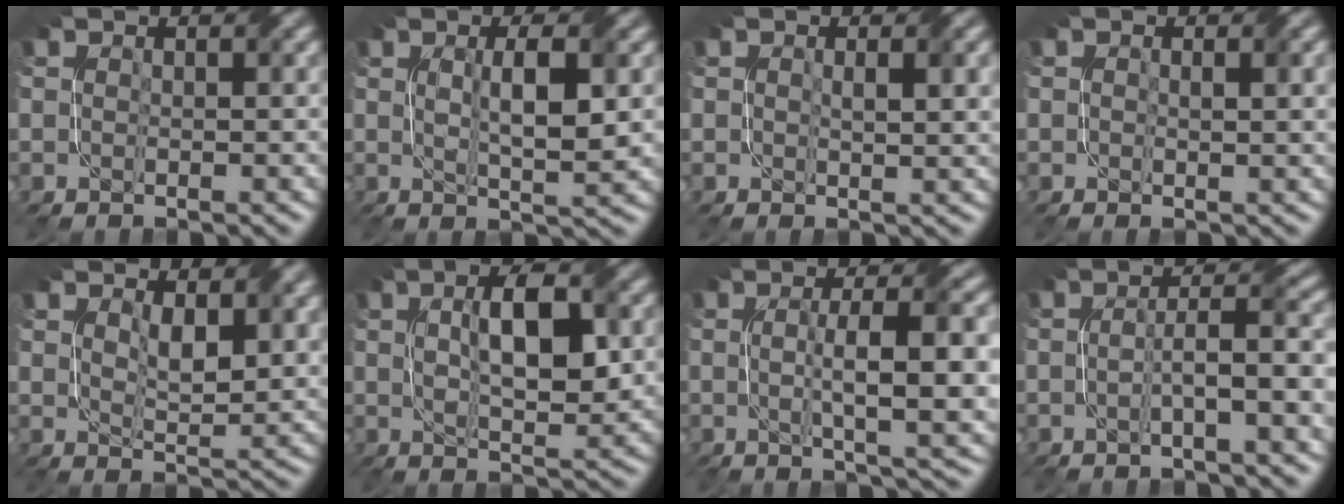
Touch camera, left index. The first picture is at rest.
{"total": 4.8, "force": [0.7, 0.9, 4.7], "torque": [-0.080, 0.001, 0.015]}
{"total": 2.4, "force": [0.7, 0.7, 2.2], "torque": [-0.033, -0.001, 0.014]}
{"total": 1.8, "force": [0.4, 0.7, 1.6], "torque": [-0.021, -0.001, 0.009]}
{"total": 3.5, "force": [1.8, 1.4, 2.7], "torque": [-0.055, -0.006, 0.037]}
{"total": 6.5, "force": [1.3, 2.2, 6.0], "torque": [-0.100, 0.007, 0.022]}
{"total": 8.7, "force": [0.2, 2.1, 8.4], "torque": [-0.114, 0.007, 0.005]}
{"total": 4.9, "force": [-0.8, 0.6, 4.8], "torque": [-0.078, 0.013, -0.020]}